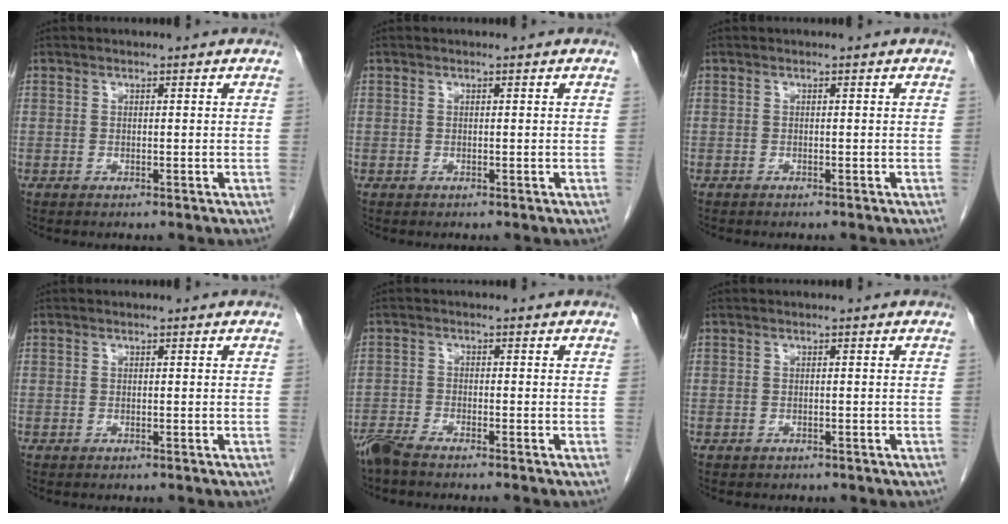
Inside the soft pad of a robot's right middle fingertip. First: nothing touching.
{"total": 0.0}
{"total": 1.0, "force": [-0.9, 0.2, 0.5], "torque": [-0.012, -0.003, -0.010]}
{"total": 0.0}
{"total": 4.2, "force": [-3.7, 0.2, 1.9], "torque": [-0.031, -0.011, -0.068]}
{"total": 0.8, "force": [-0.6, 0.6, 0.2], "torque": [-0.017, 0.001, -0.003]}